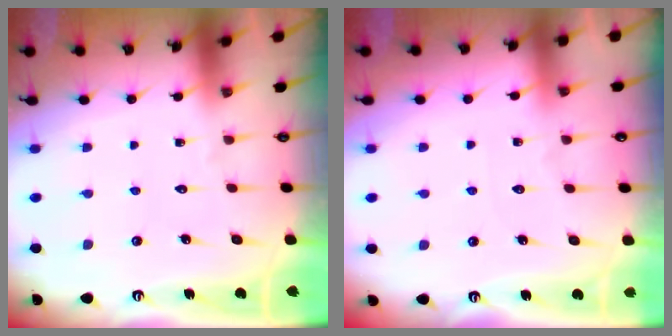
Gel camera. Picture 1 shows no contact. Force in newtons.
{"total": 3.0, "press": 2.9, "slide": 0.4}